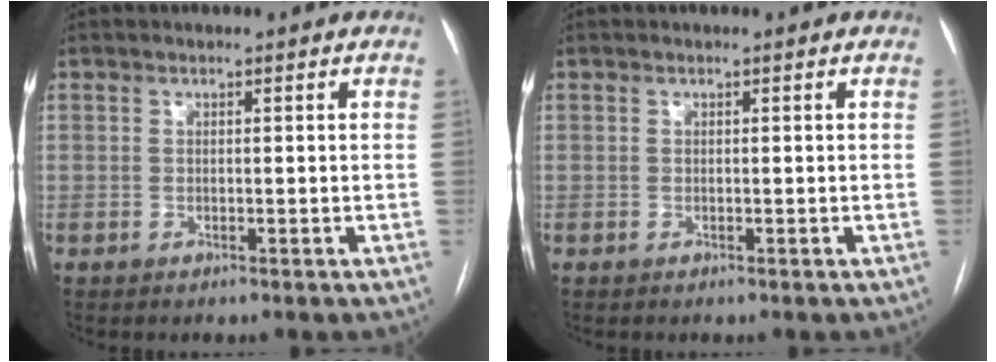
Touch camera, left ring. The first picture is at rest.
{"total": 0.0}